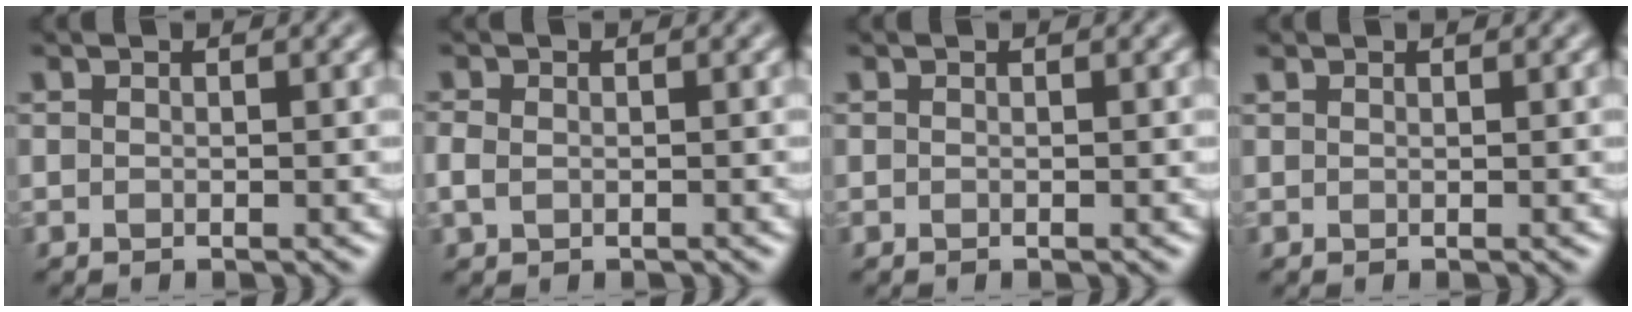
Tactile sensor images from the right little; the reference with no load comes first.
{"total": 1.6, "force": [-0.4, 1.3, 0.9], "torque": [-0.021, -0.005, -0.007]}
{"total": 0.0}
{"total": 0.7, "force": [0.6, 0.2, 0.1], "torque": [-0.004, 0.001, 0.011]}